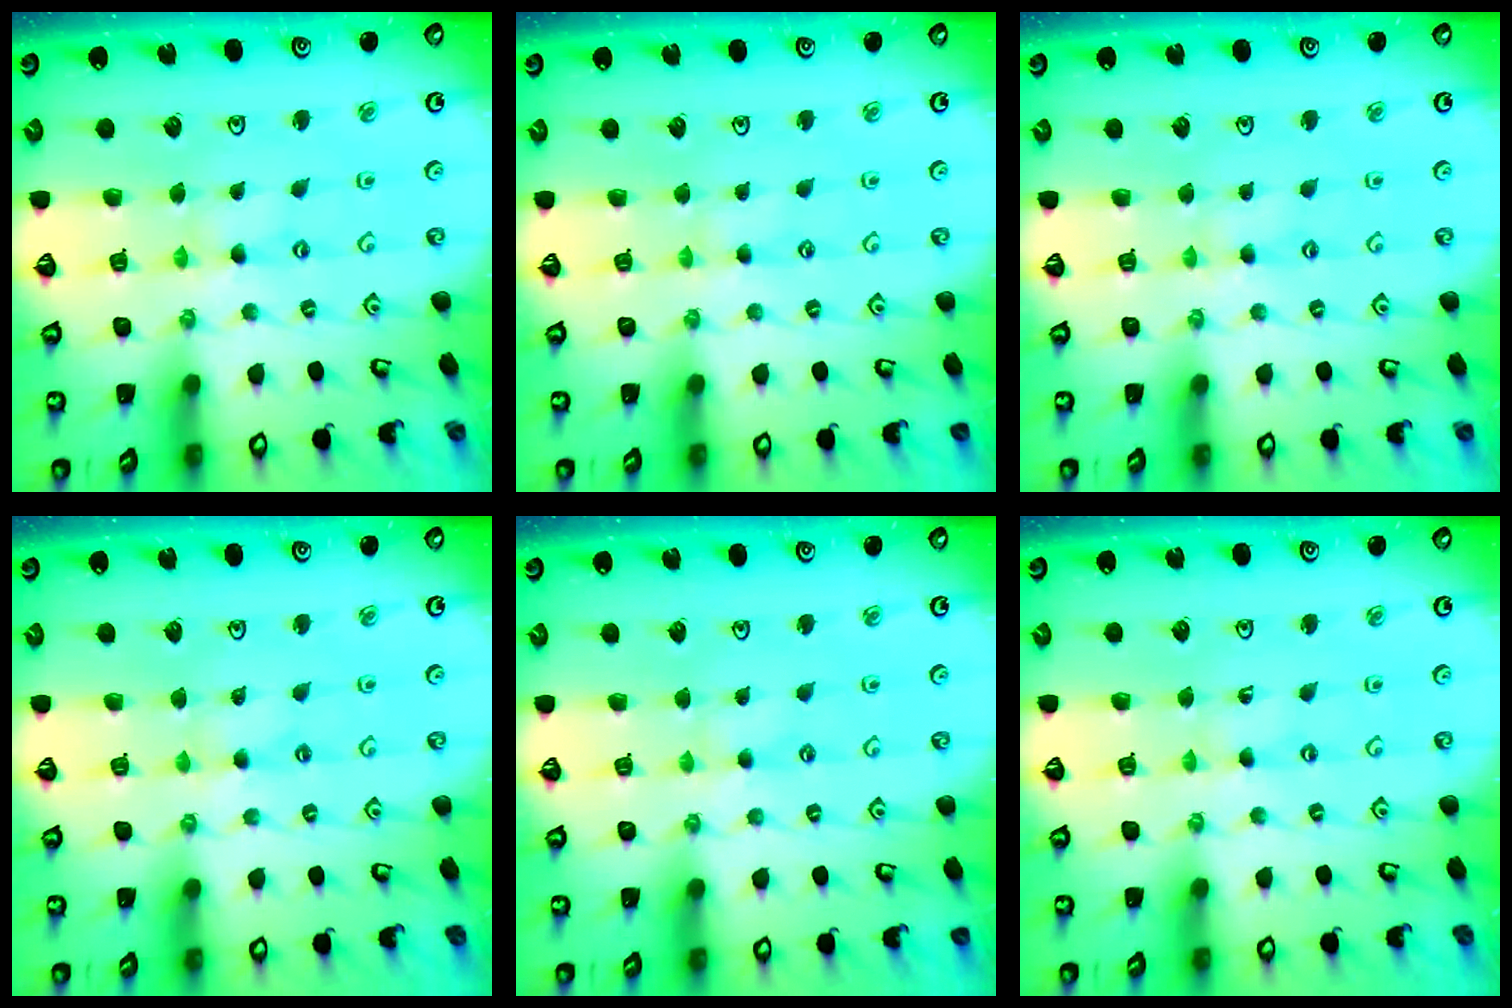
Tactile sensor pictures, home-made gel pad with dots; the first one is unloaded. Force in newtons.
{"total": 1.0, "press": 0.9, "slide": 0.2}
{"total": 1.2, "press": 1.1, "slide": 0.2}
{"total": 1.7, "press": 1.7, "slide": 0.3}
{"total": 1.1, "press": 1.1, "slide": 0.4}
{"total": 0.6, "press": 0.6, "slide": 0.1}